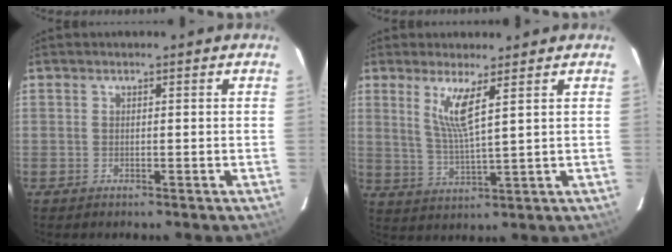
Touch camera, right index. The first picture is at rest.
{"total": 6.1, "force": [3.1, -0.1, 5.3], "torque": [-0.107, -0.016, 0.063]}